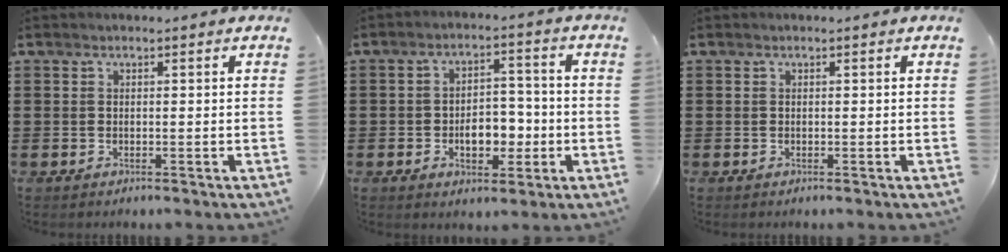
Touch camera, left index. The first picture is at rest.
{"total": 6.5, "force": [-1.7, 3.9, 4.9], "torque": [-0.073, 0.005, -0.034]}
{"total": 0.0}